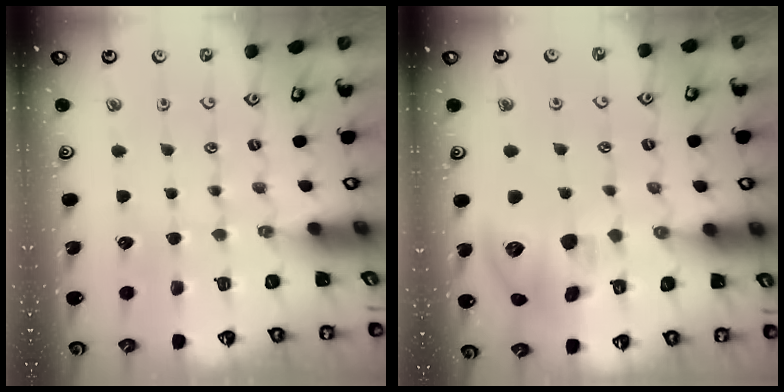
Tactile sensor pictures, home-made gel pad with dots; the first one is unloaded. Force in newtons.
{"total": 13.7, "press": 13.5, "slide": 2.0}